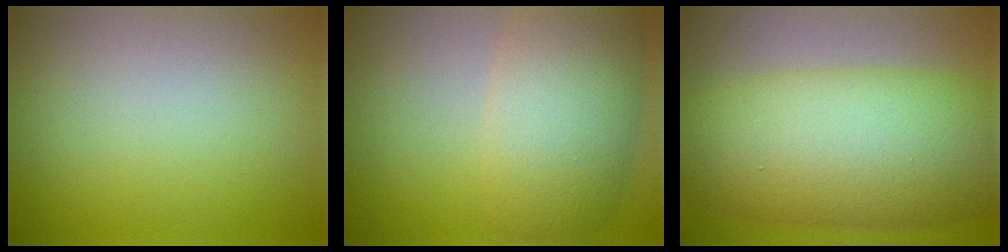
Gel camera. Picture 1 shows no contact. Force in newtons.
{"total": 7.5, "press": 7.5, "slide": 0.1}
{"total": 12.5, "press": 12.5, "slide": 0.2}